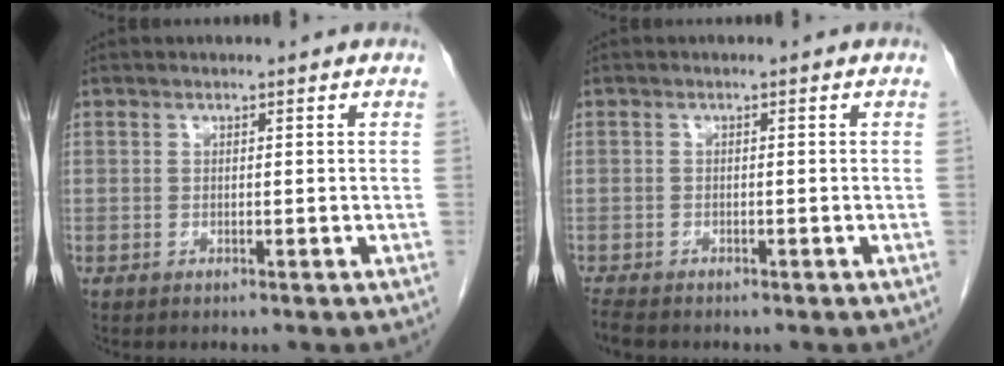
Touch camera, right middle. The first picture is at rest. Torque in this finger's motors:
{"motor_torque": [0.19, -0.13, -0.01, 0.02]}